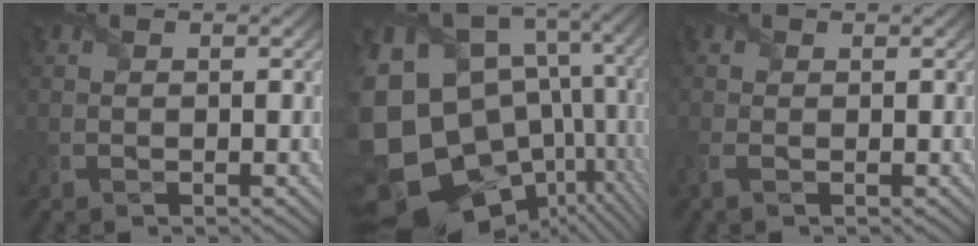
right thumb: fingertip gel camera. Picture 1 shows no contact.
{"total": 20.6, "force": [-2.9, 16.4, 12.1], "torque": [-0.303, -0.054, -0.019]}
{"total": 1.5, "force": [-0.4, 0.8, 1.3], "torque": [-0.039, -0.004, -0.012]}